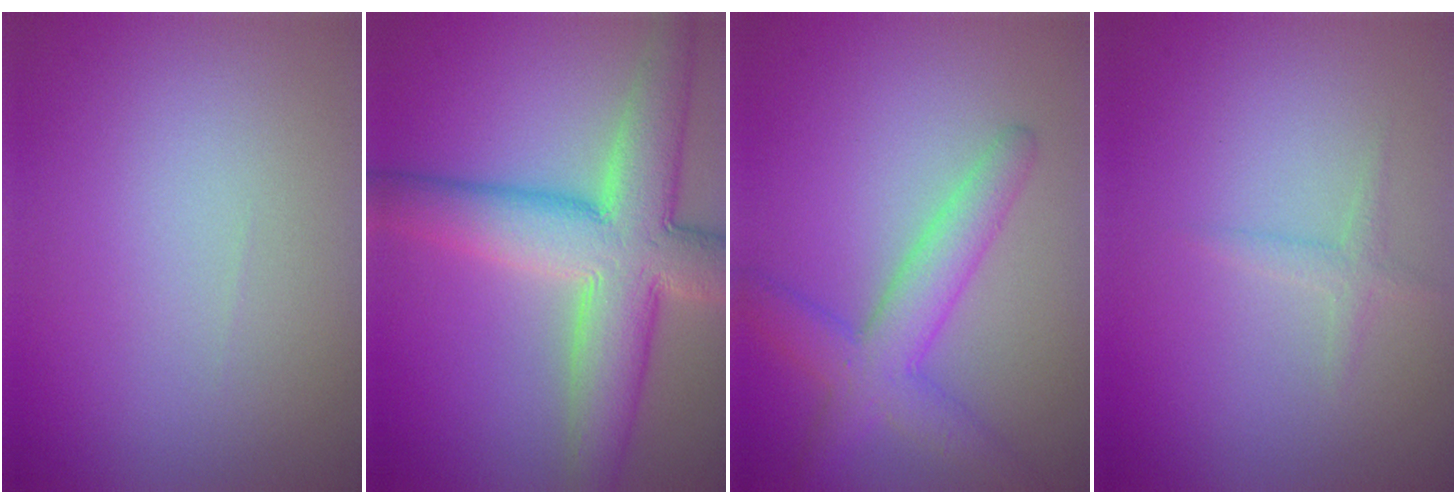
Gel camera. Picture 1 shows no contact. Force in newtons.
{"total": 9.8, "press": 9.8, "slide": 0.5}
{"total": 4.5, "press": 4.5, "slide": 0.2}
{"total": 1.1, "press": 1.1, "slide": 0.1}